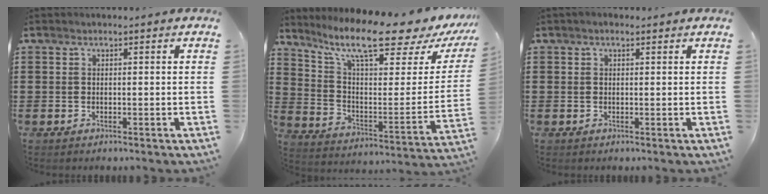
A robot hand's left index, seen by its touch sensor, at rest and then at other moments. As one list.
[{"total": 11.8, "force": [9.0, 1.5, 7.4], "torque": [-0.158, -0.067, 0.146]}, {"total": 0.7, "force": [0.3, 0.5, 0.3], "torque": [-0.007, 0.007, 0.004]}]